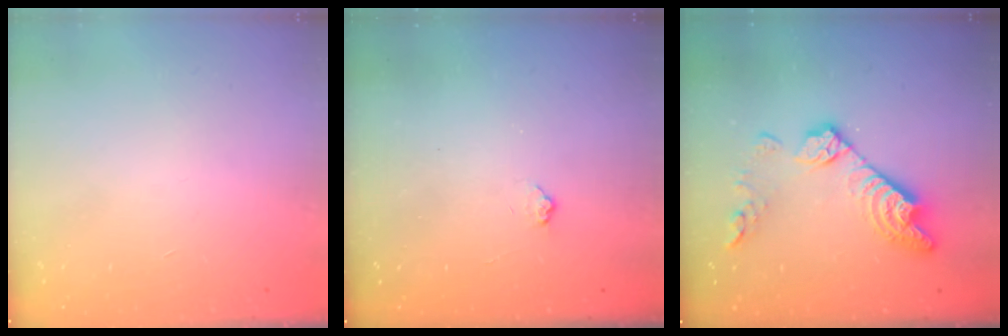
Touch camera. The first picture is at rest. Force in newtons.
{"total": 4.5, "press": 4.5, "slide": 0.6}
{"total": 14.9, "press": 14.9, "slide": 1.1}